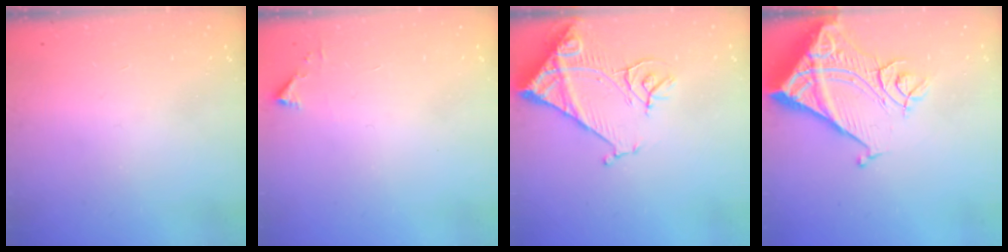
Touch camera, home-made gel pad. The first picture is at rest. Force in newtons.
{"total": 2.3, "press": 2.3, "slide": 0.2}
{"total": 13.6, "press": 13.5, "slide": 1.7}
{"total": 14.6, "press": 14.5, "slide": 2.0}